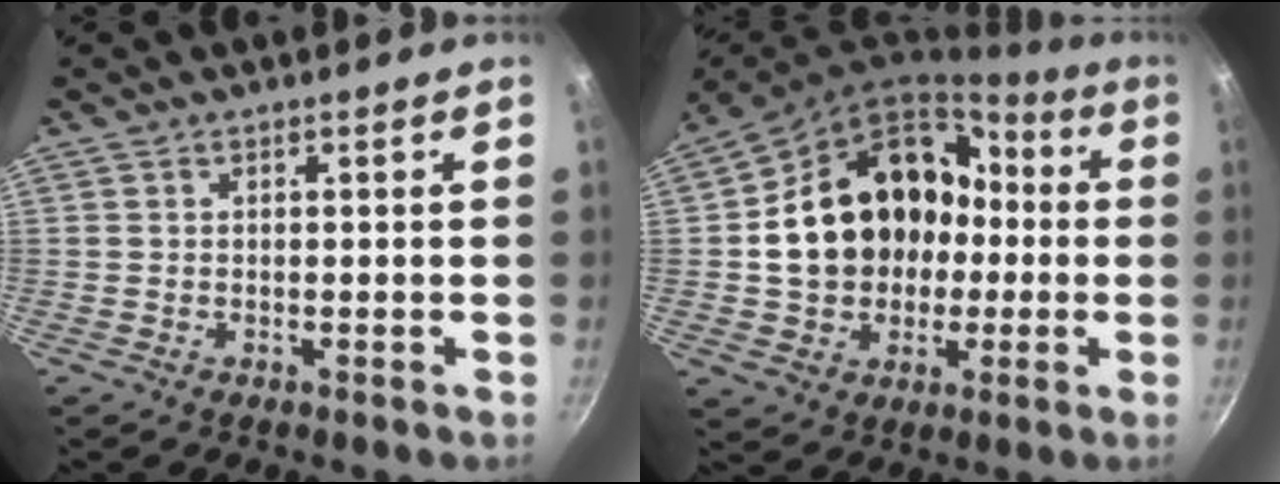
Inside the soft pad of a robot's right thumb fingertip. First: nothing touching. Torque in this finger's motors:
{"motor_torque": [1.32, 3.69, 1.35, -0.56, 0.53]}